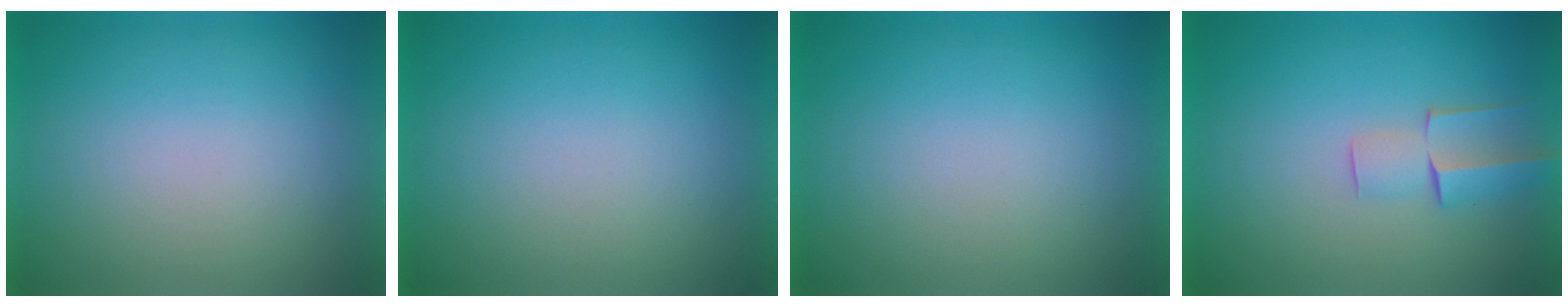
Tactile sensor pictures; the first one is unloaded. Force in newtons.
{"total": 0.0}
{"total": 1.2}
{"total": 2.6}